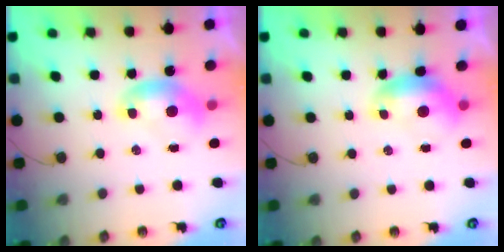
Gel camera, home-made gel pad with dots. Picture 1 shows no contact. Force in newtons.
{"total": 1.0, "press": 0.7, "slide": 0.7}